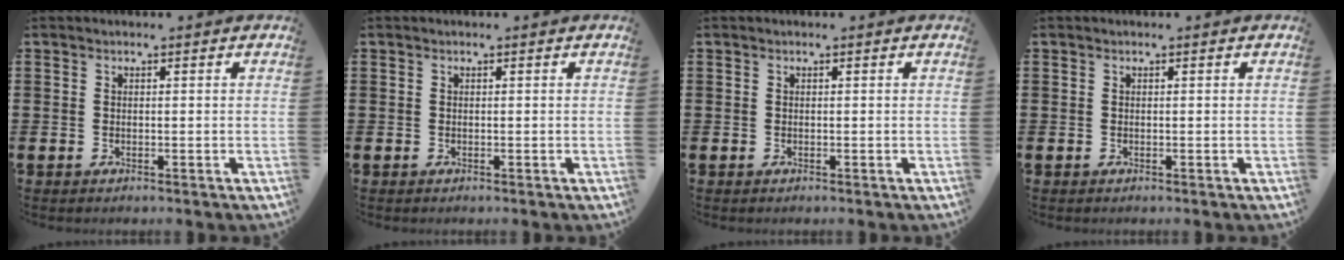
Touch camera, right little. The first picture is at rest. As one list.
[{"total": 0.0}, {"total": 0.0}, {"total": 0.0}]